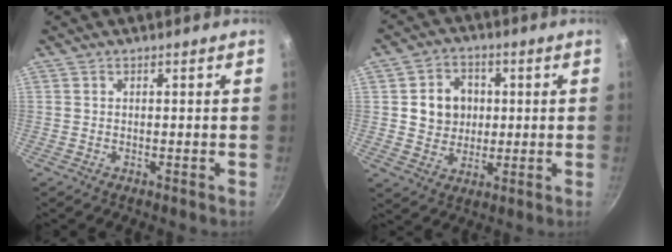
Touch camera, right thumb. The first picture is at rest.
{"total": 8.7, "force": [1.1, 7.6, 4.0], "torque": [-0.032, 0.002, 0.018]}